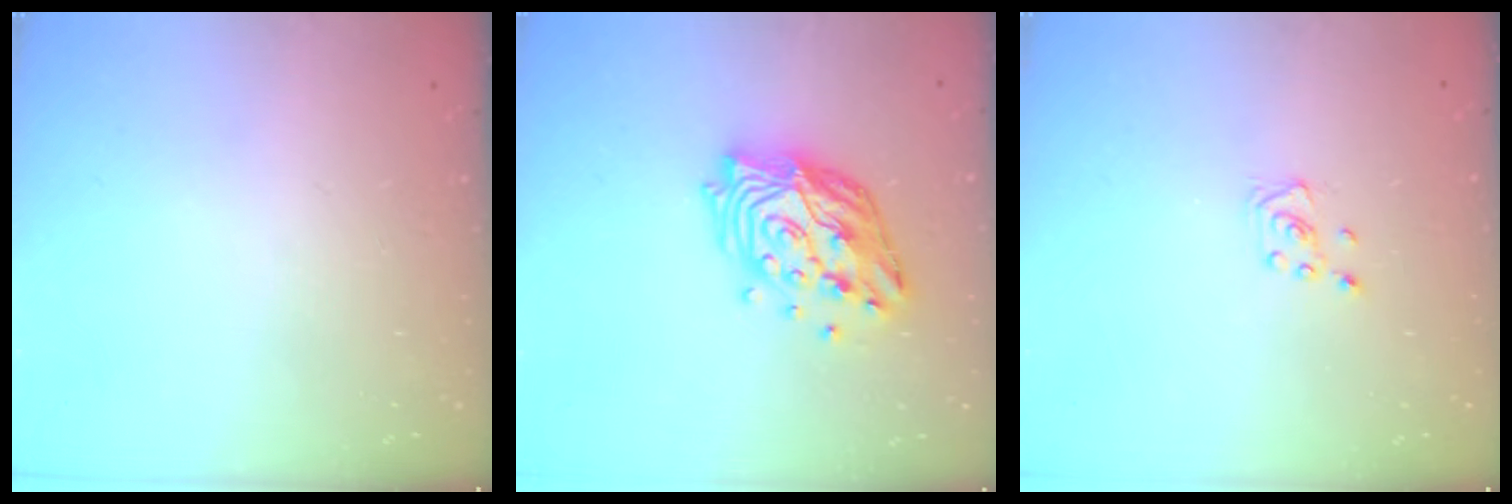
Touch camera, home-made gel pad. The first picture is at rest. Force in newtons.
{"total": 16.5, "press": 16.4, "slide": 1.7}
{"total": 3.0, "press": 2.9, "slide": 0.3}